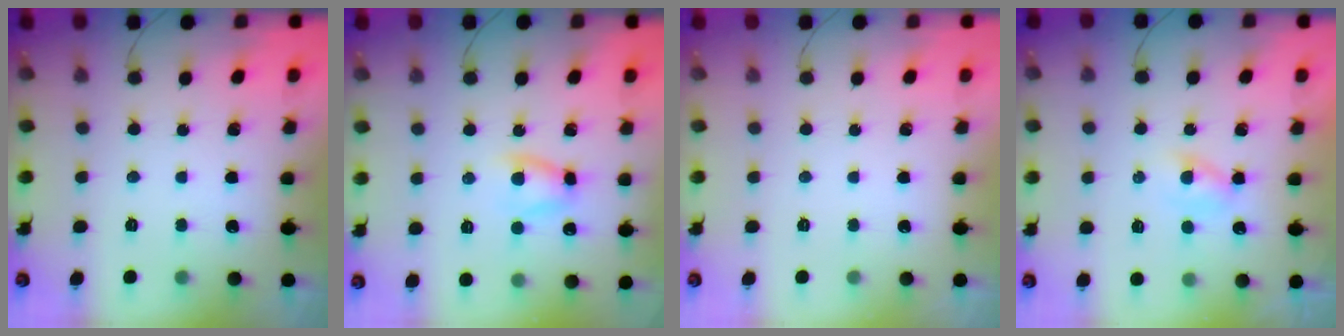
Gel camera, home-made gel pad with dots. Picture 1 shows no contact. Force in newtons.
{"total": 5.9, "press": 5.9, "slide": 0.8}
{"total": 0.0}
{"total": 1.7, "press": 1.5, "slide": 0.7}